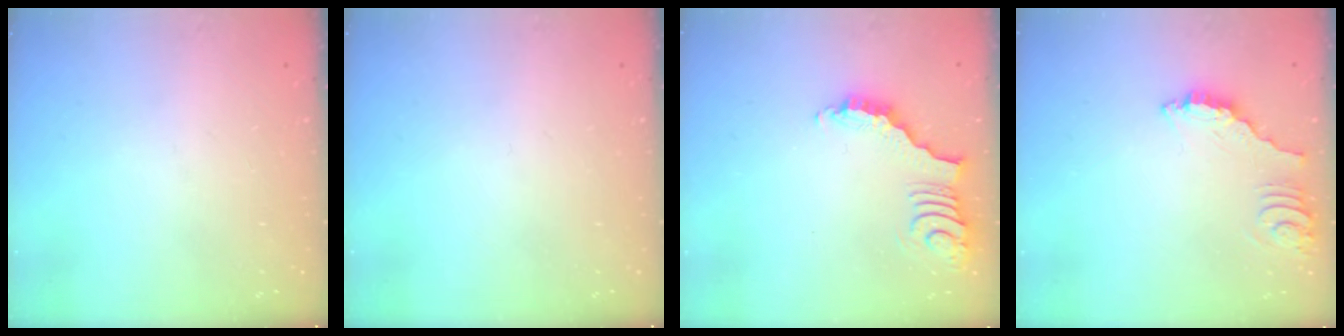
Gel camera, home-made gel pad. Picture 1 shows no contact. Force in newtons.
{"total": 0.0}
{"total": 4.0, "press": 3.9, "slide": 0.7}
{"total": 3.4, "press": 3.4, "slide": 0.1}